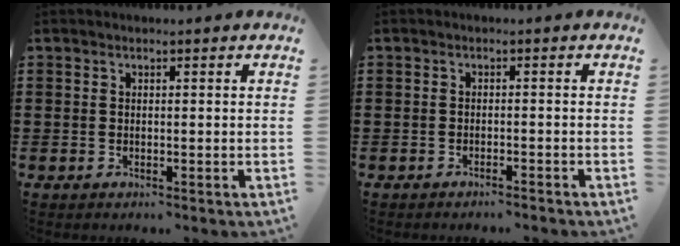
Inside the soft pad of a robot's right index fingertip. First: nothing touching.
{"total": 1.0, "force": [-0.9, -0.2, 0.2], "torque": [-0.005, 0.001, -0.018]}